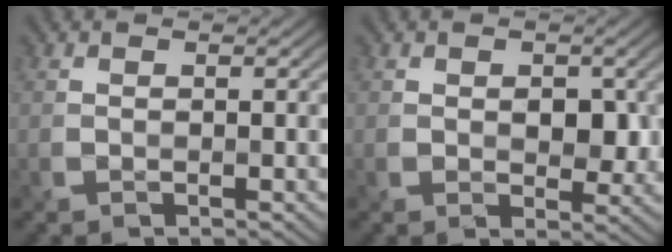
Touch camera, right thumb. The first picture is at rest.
{"total": 3.4, "force": [0.5, 2.4, 2.4], "torque": [-0.046, -0.008, 0.014]}